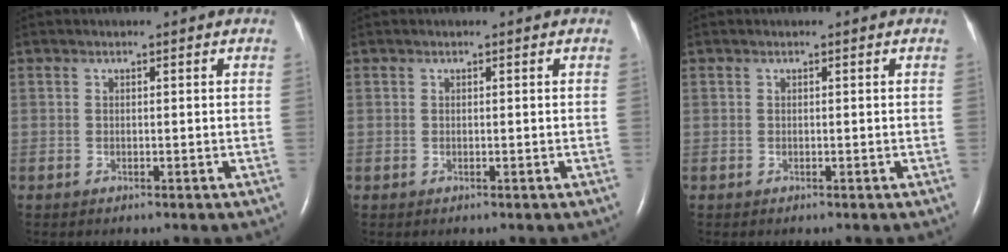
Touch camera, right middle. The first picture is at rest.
{"total": 0.0}
{"total": 0.0}